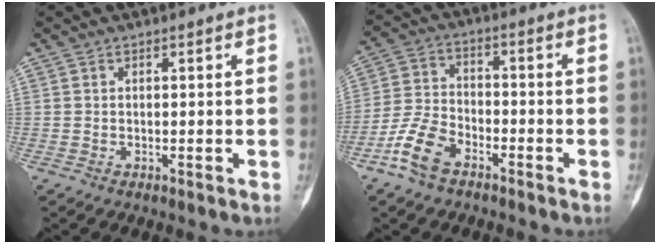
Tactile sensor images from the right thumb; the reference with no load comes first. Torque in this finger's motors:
{"motor_torque": [-0.15, 0.54, -0.05, 0.00, 0.07]}